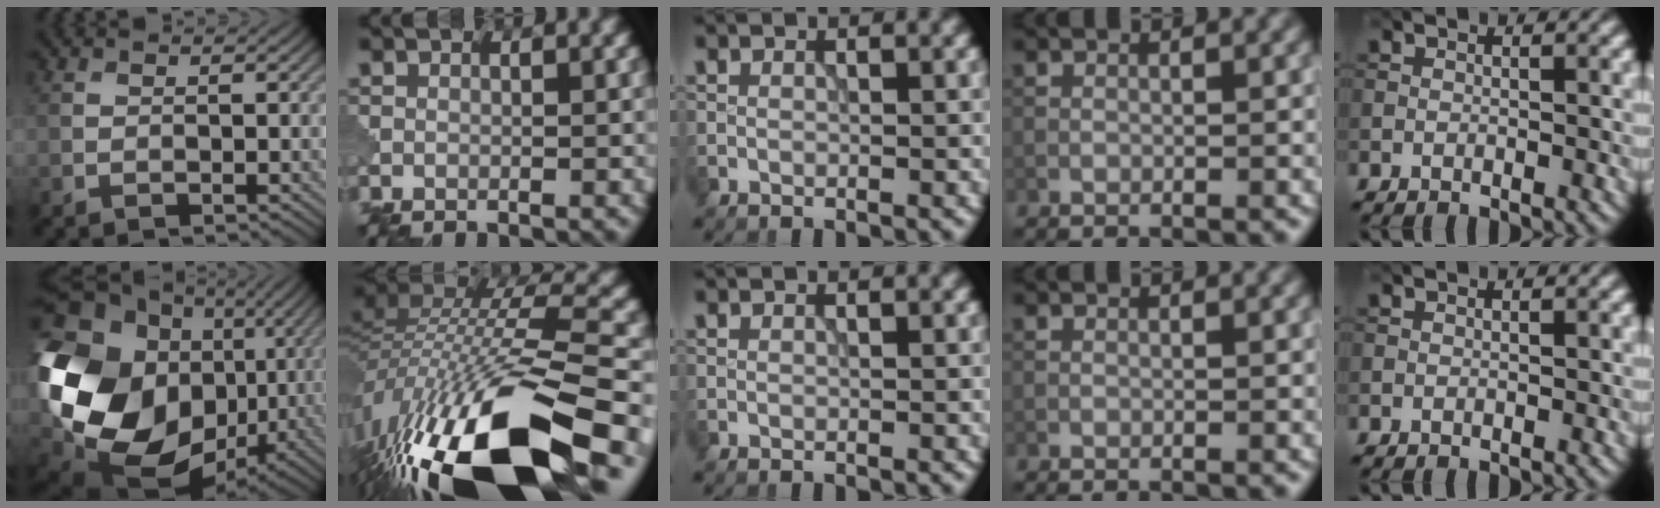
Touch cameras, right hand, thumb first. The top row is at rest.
{"thumb": {"total": 21.2, "force": [1.3, 16.6, 13.1], "torque": [-0.330, -0.020, 0.044]}, "index": {"total": 17.0, "force": [-8.4, 6.1, 13.4], "torque": [-0.260, -0.014, -0.138]}}